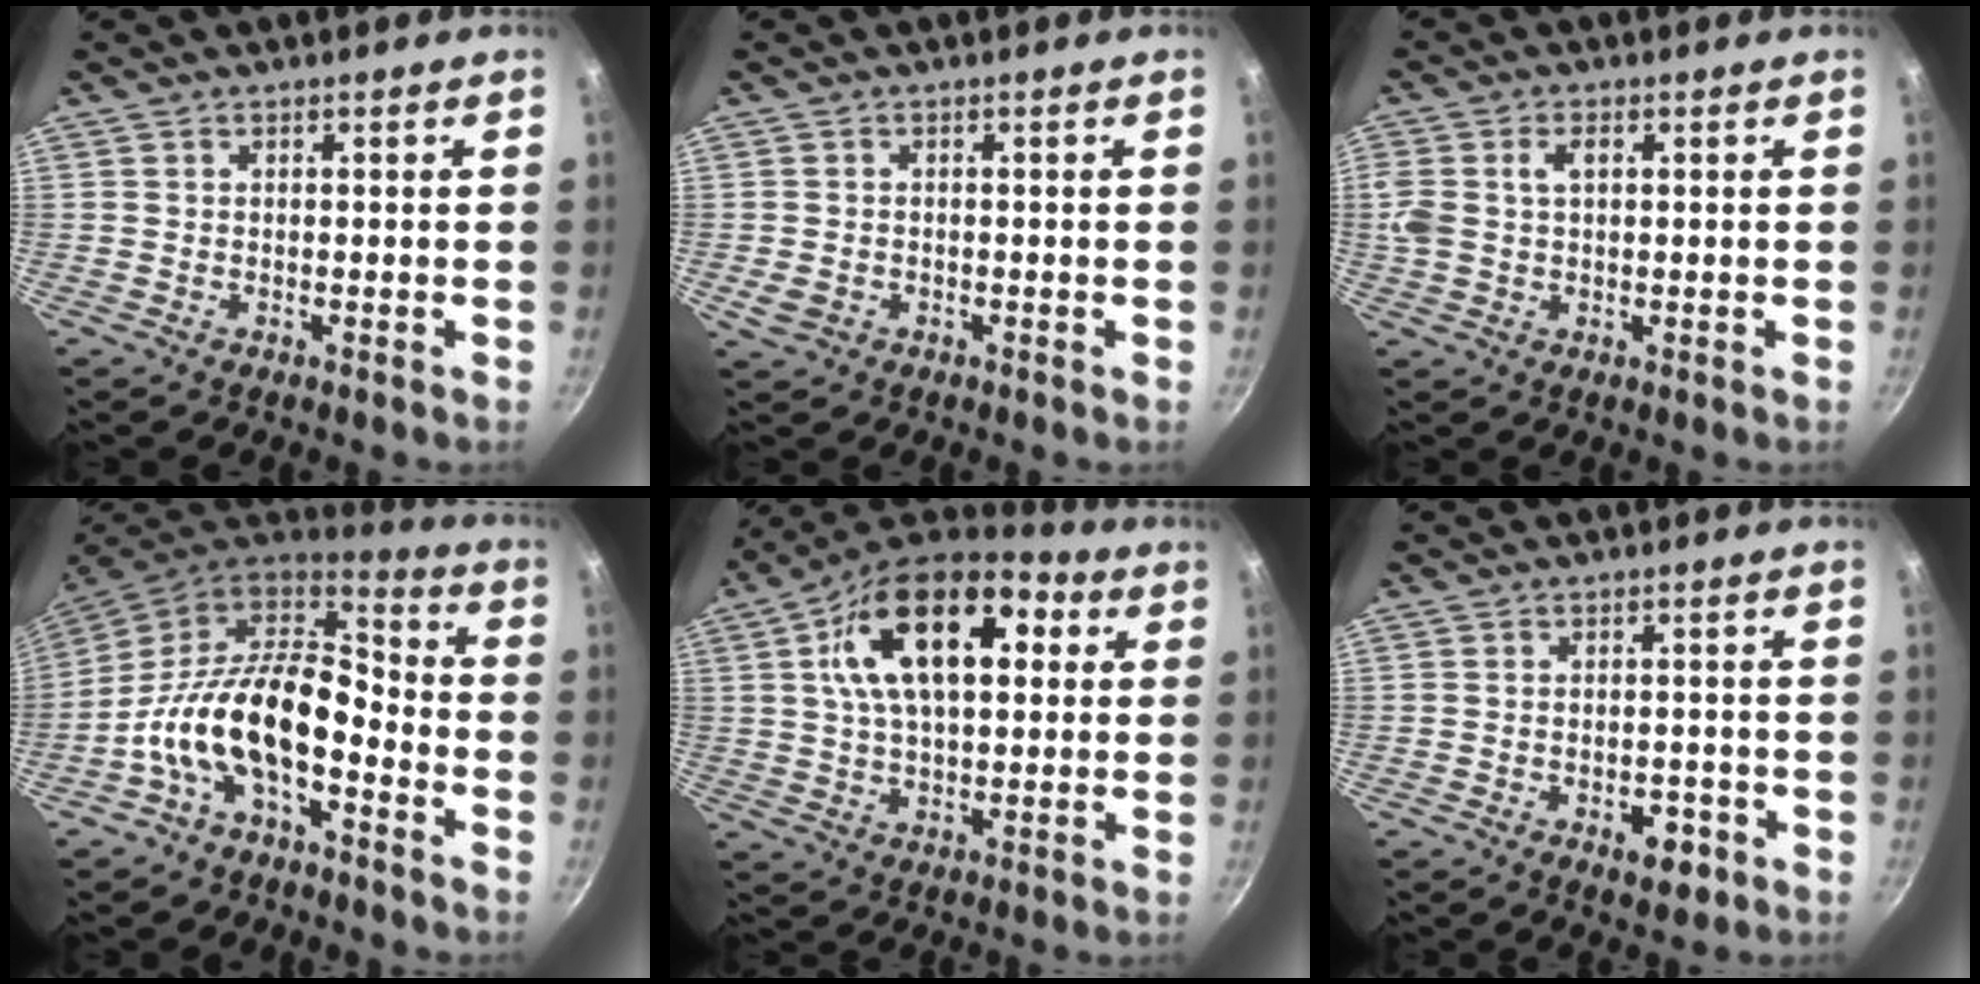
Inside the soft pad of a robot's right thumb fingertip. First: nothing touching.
{"total": 2.6, "force": [-0.8, 2.0, 1.5], "torque": [-0.029, 0.001, -0.012]}
{"total": 5.4, "force": [1.0, 3.5, 4.0], "torque": [-0.071, 0.009, 0.015]}
{"total": 17.0, "force": [-5.3, 9.1, 13.4], "torque": [-0.230, 0.057, -0.115]}
{"total": 20.7, "force": [5.4, 11.6, 16.3], "torque": [-0.259, 0.018, 0.071]}
{"total": 4.9, "force": [-2.2, 2.6, 3.5], "torque": [-0.032, 0.013, -0.026]}